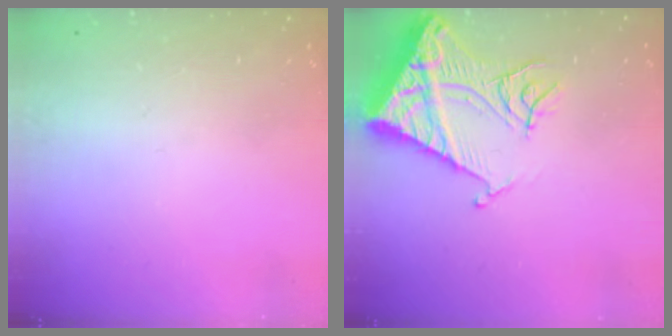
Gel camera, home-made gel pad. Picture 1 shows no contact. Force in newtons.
{"total": 15.7, "press": 15.6, "slide": 1.7}